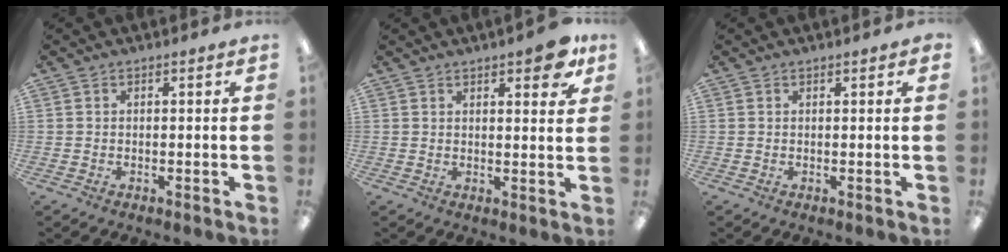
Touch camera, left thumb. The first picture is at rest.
{"total": 6.9, "force": [4.6, 2.1, 4.8], "torque": [-0.054, -0.021, 0.072]}
{"total": 0.6, "force": [0.5, 0.1, 0.4], "torque": [-0.001, -0.003, 0.007]}